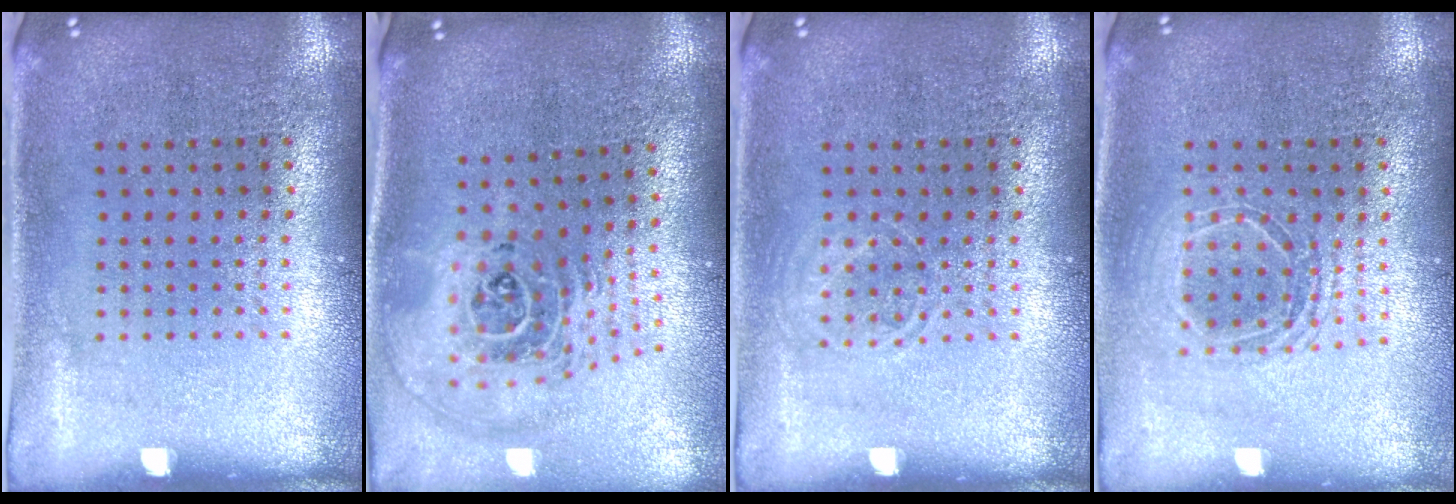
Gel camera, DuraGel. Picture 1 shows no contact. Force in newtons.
{"total": 2.6, "press": 1.8, "slide": 1.9}
{"total": 1.1, "press": 1.1, "slide": 0.2}
{"total": 1.6, "press": 1.3, "slide": 0.8}